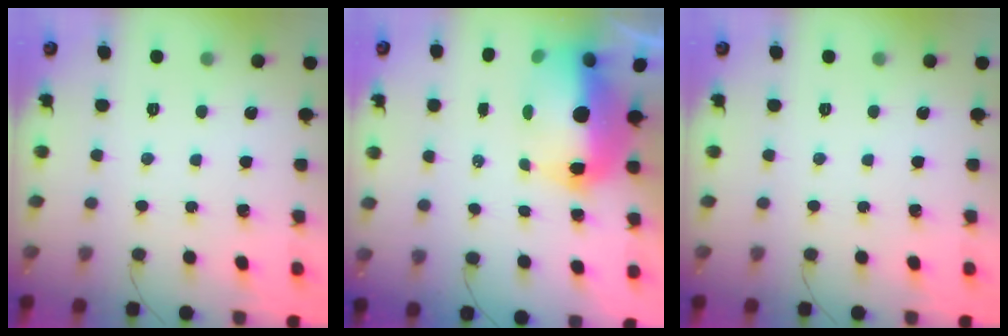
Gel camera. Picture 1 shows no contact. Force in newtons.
{"total": 13.3, "press": 13.0, "slide": 2.6}
{"total": 0.0}